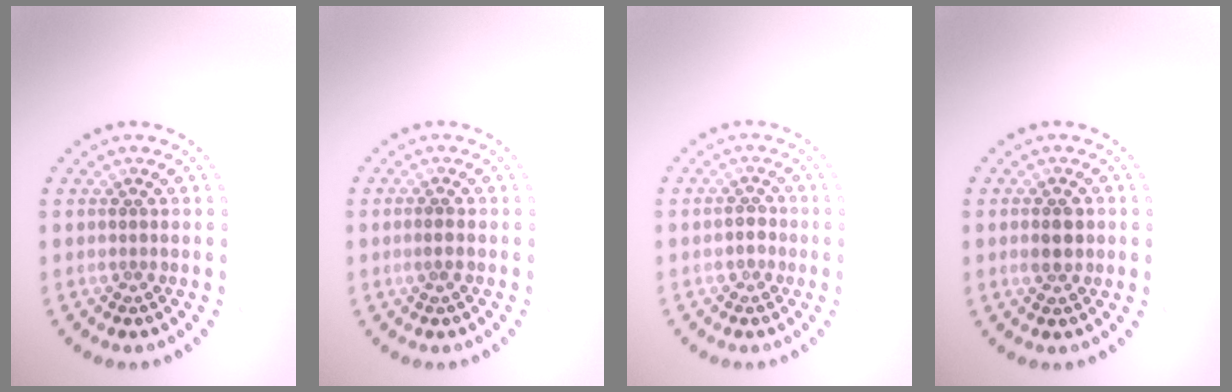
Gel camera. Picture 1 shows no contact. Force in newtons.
{"total": 0.8, "press": 0.8, "slide": 0.1}
{"total": 1.4, "press": 1.3, "slide": 0.6}
{"total": 2.2, "press": 2.2, "slide": 0.1}